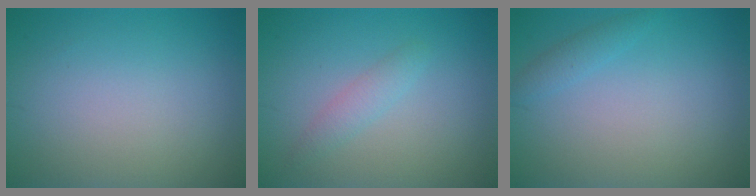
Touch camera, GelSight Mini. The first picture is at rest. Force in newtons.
{"total": 1.6, "press": 1.6, "slide": 0.2}
{"total": 1.2, "press": 1.2, "slide": 0.1}